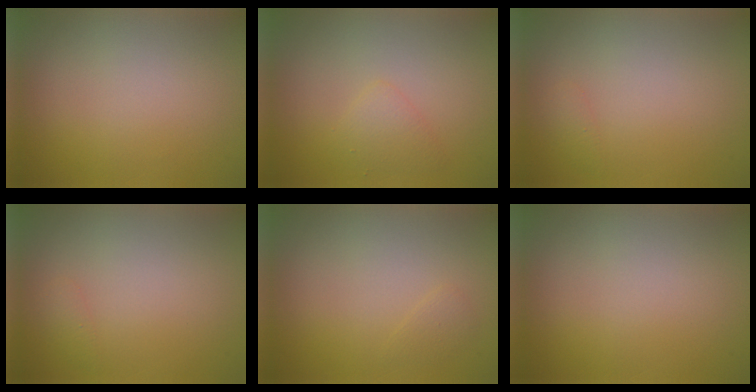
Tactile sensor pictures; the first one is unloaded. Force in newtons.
{"total": 1.4, "press": 1.4, "slide": 0.1}
{"total": 0.6, "press": 0.6, "slide": 0.0}
{"total": 0.6, "press": 0.6, "slide": 0.0}
{"total": 0.7, "press": 0.7, "slide": 0.0}
{"total": 0.0}